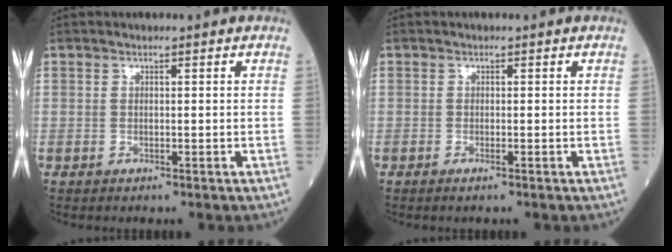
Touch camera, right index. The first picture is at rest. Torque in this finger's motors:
{"motor_torque": [-0.02, -0.03, -0.03, -0.01]}